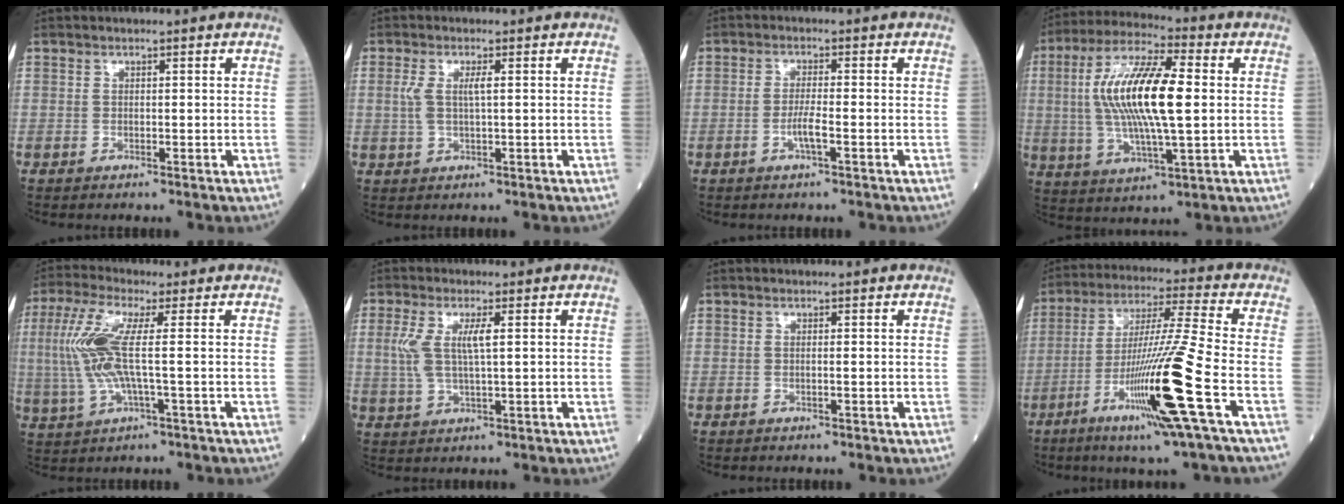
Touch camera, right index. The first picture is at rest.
{"total": 3.2, "force": [0.5, 0.6, 3.1], "torque": [-0.071, 0.004, 0.011]}
{"total": 3.0, "force": [-1.1, -0.1, 2.8], "torque": [-0.057, -0.003, -0.024]}
{"total": 15.9, "force": [1.2, 3.3, 15.5], "torque": [-0.310, 0.012, 0.018]}
{"total": 9.6, "force": [0.7, 1.4, 9.5], "torque": [-0.227, 0.010, 0.009]}
{"total": 5.6, "force": [1.1, 1.2, 5.4], "torque": [-0.131, 0.003, 0.024]}
{"total": 0.6, "force": [-0.1, -0.1, 0.6], "torque": [-0.013, 0.000, -0.002]}
{"total": 16.7, "force": [-6.0, -2.1, 15.4], "torque": [-0.296, -0.025, -0.113]}